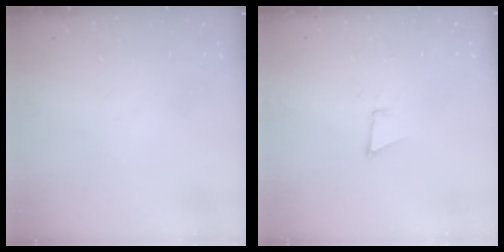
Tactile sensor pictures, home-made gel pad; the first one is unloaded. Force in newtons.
{"total": 3.0, "press": 2.9, "slide": 0.8}